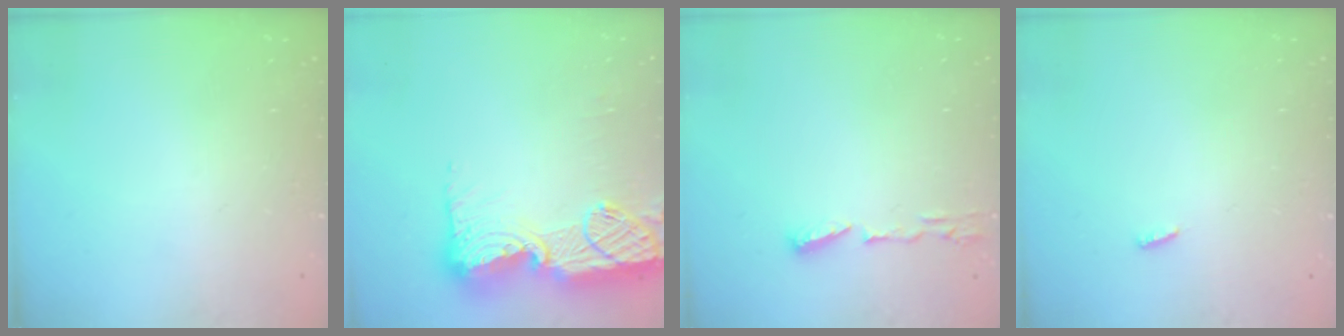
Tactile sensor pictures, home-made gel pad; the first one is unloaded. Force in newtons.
{"total": 21.2, "press": 21.2, "slide": 1.2}
{"total": 6.0, "press": 5.8, "slide": 1.2}
{"total": 3.0, "press": 2.9, "slide": 0.8}